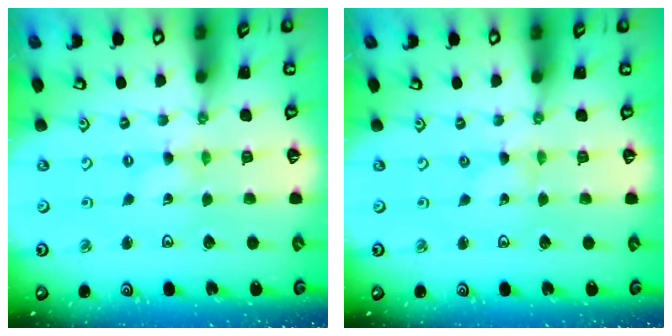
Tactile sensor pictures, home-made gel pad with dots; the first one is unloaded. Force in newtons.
{"total": 0.0}